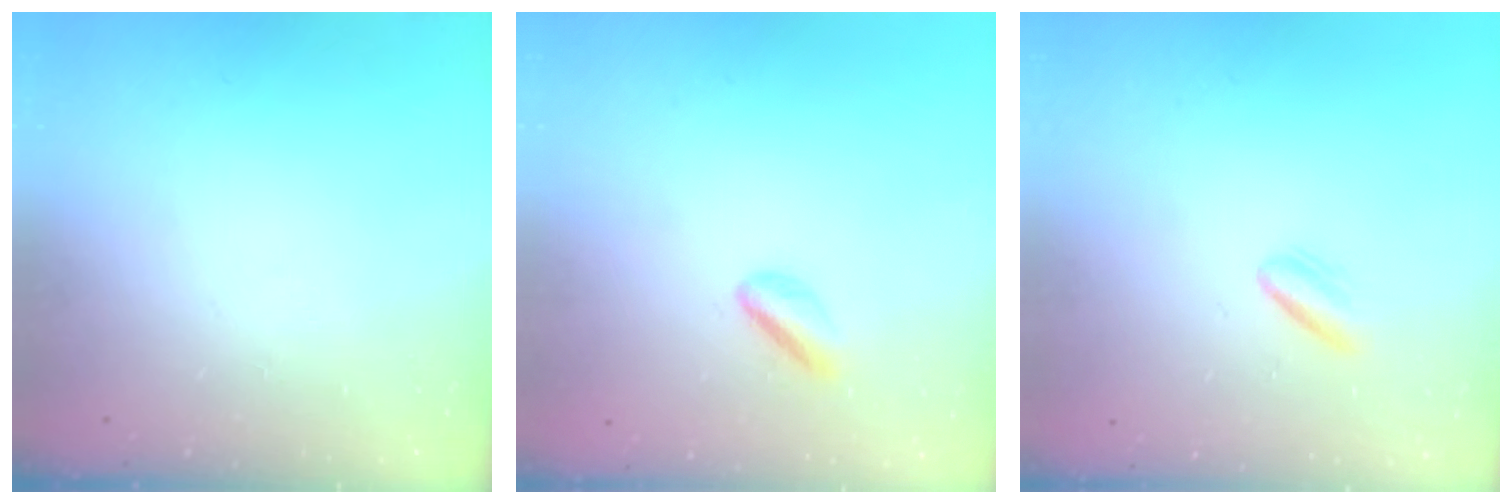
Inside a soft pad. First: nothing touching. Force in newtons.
{"total": 2.7, "press": 2.7, "slide": 0.6}
{"total": 2.7, "press": 2.6, "slide": 0.9}